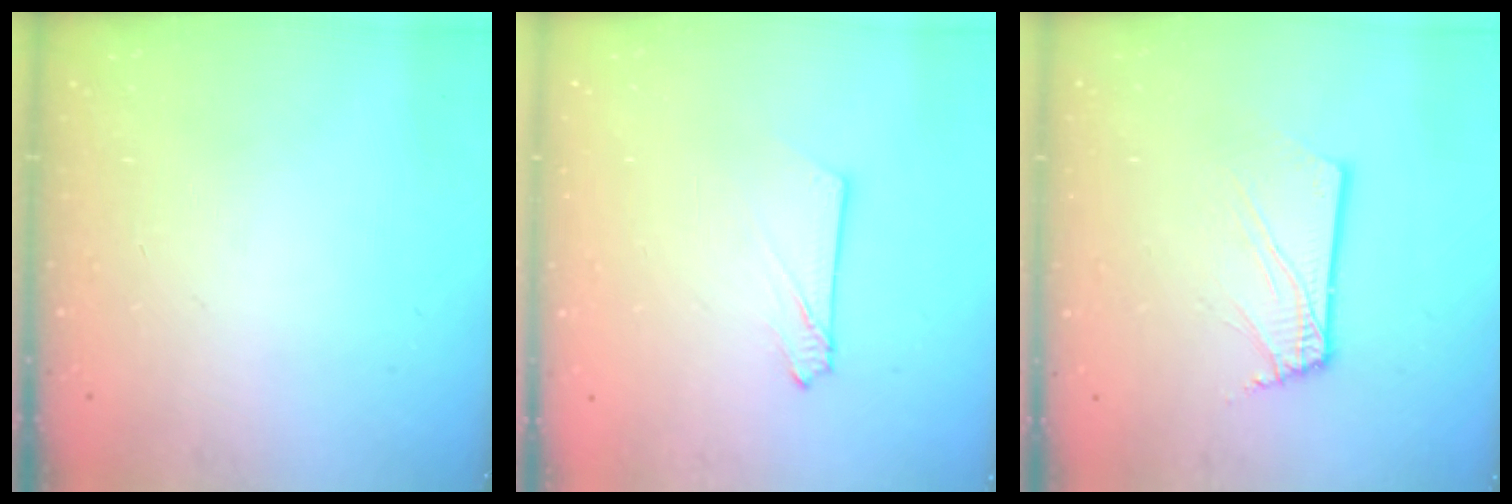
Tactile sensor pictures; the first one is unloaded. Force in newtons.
{"total": 2.6, "press": 2.6, "slide": 0.3}
{"total": 2.5, "press": 2.5, "slide": 0.3}